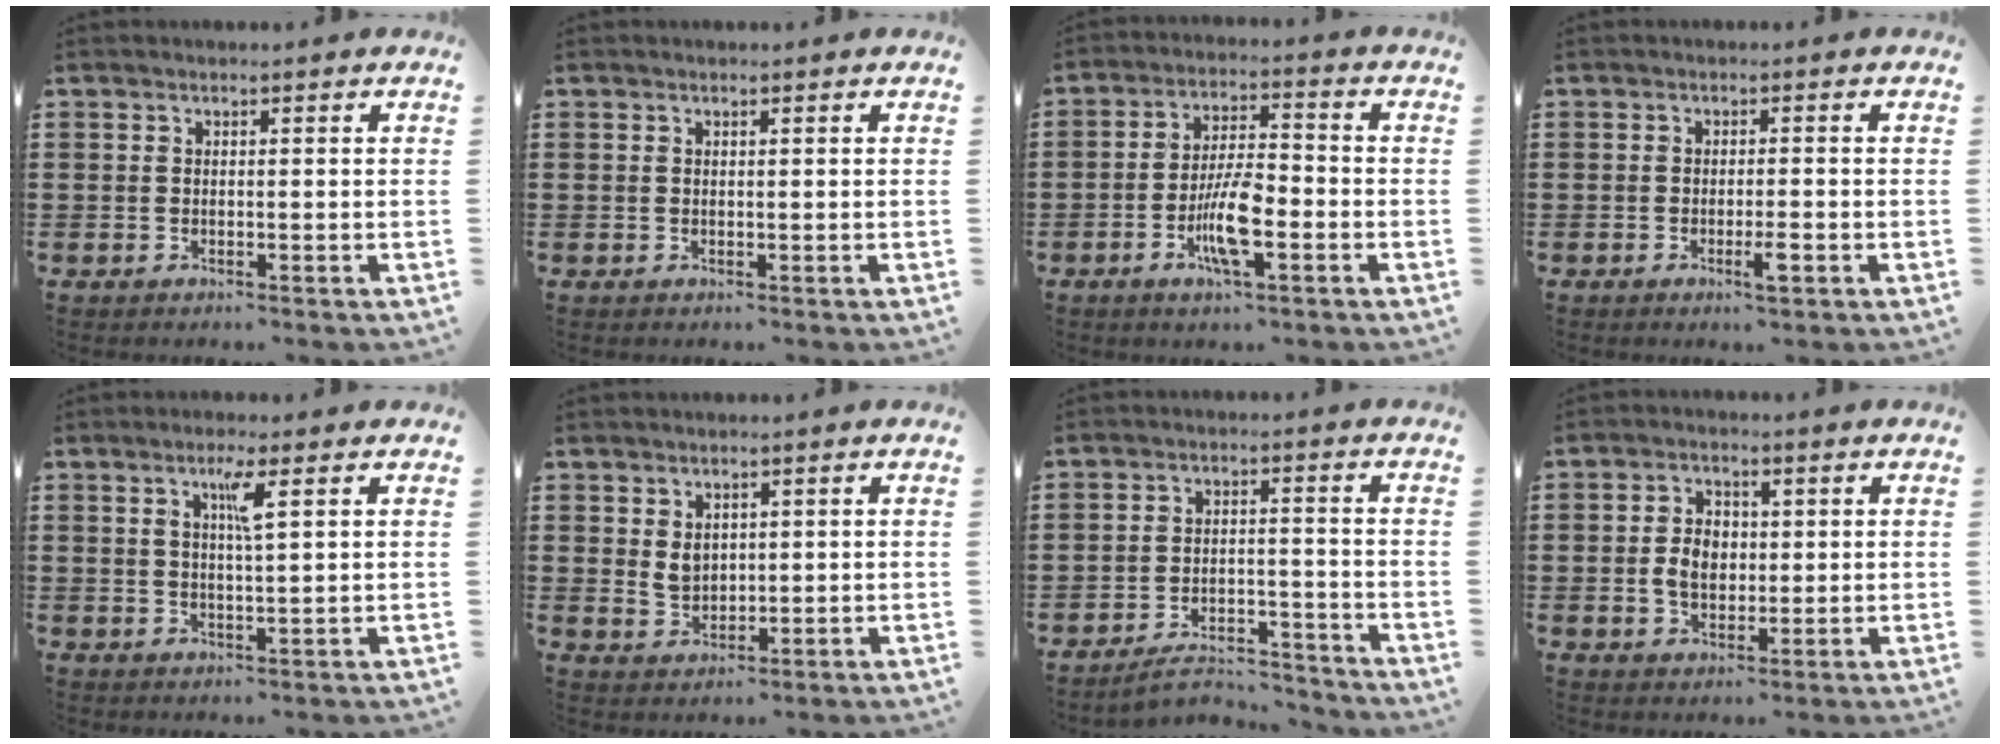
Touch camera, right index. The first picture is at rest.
{"total": 0.0}
{"total": 8.5, "force": [-3.0, 2.3, 7.6], "torque": [-0.156, -0.008, -0.057]}
{"total": 2.6, "force": [-1.3, 0.3, 2.3], "torque": [-0.045, -0.004, -0.024]}
{"total": 3.9, "force": [1.7, 0.2, 3.5], "torque": [-0.066, -0.002, 0.023]}
{"total": 2.7, "force": [1.0, 2.0, 1.6], "torque": [-0.029, 0.001, 0.019]}
{"total": 4.9, "force": [-4.6, 1.0, 1.3], "torque": [-0.029, 0.004, -0.091]}
{"total": 4.3, "force": [0.0, 3.1, 3.0], "torque": [-0.057, 0.008, -0.004]}